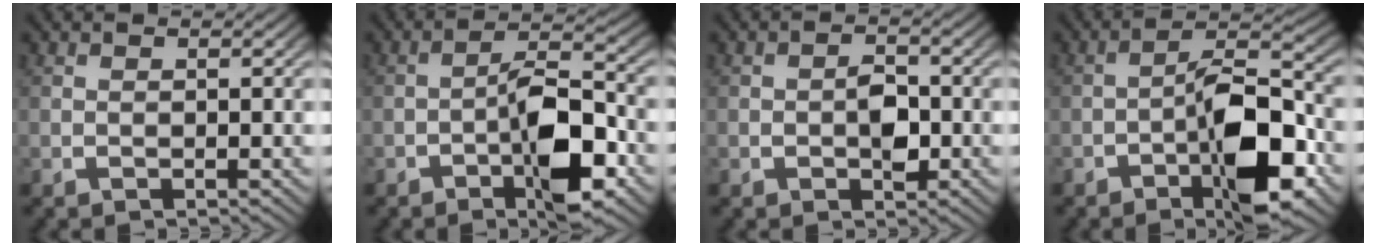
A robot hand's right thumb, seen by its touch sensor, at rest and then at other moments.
{"total": 7.4, "force": [-1.6, 3.7, 6.2], "torque": [-0.105, -0.015, -0.027]}
{"total": 3.1, "force": [-0.4, 2.2, 2.2], "torque": [-0.039, -0.010, 0.001]}
{"total": 9.2, "force": [-2.0, 4.7, 7.7], "torque": [-0.121, -0.015, -0.034]}